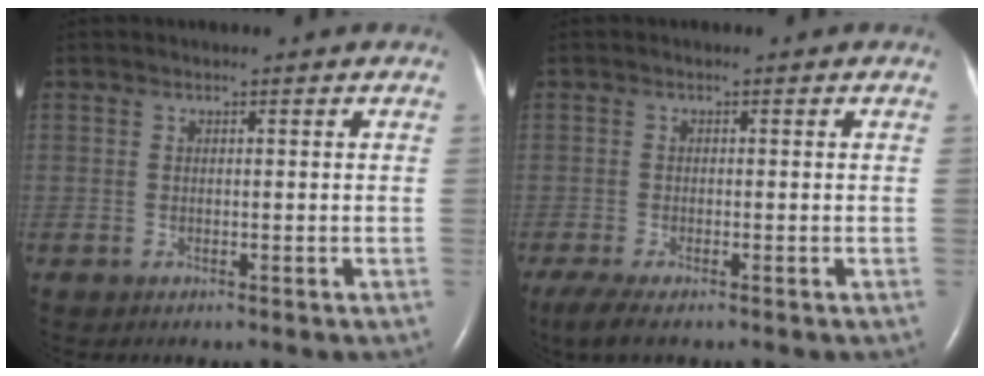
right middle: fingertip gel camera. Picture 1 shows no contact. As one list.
[{"total": 3.7, "force": [-2.6, 0.7, 2.6], "torque": [-0.057, -0.013, -0.045]}]